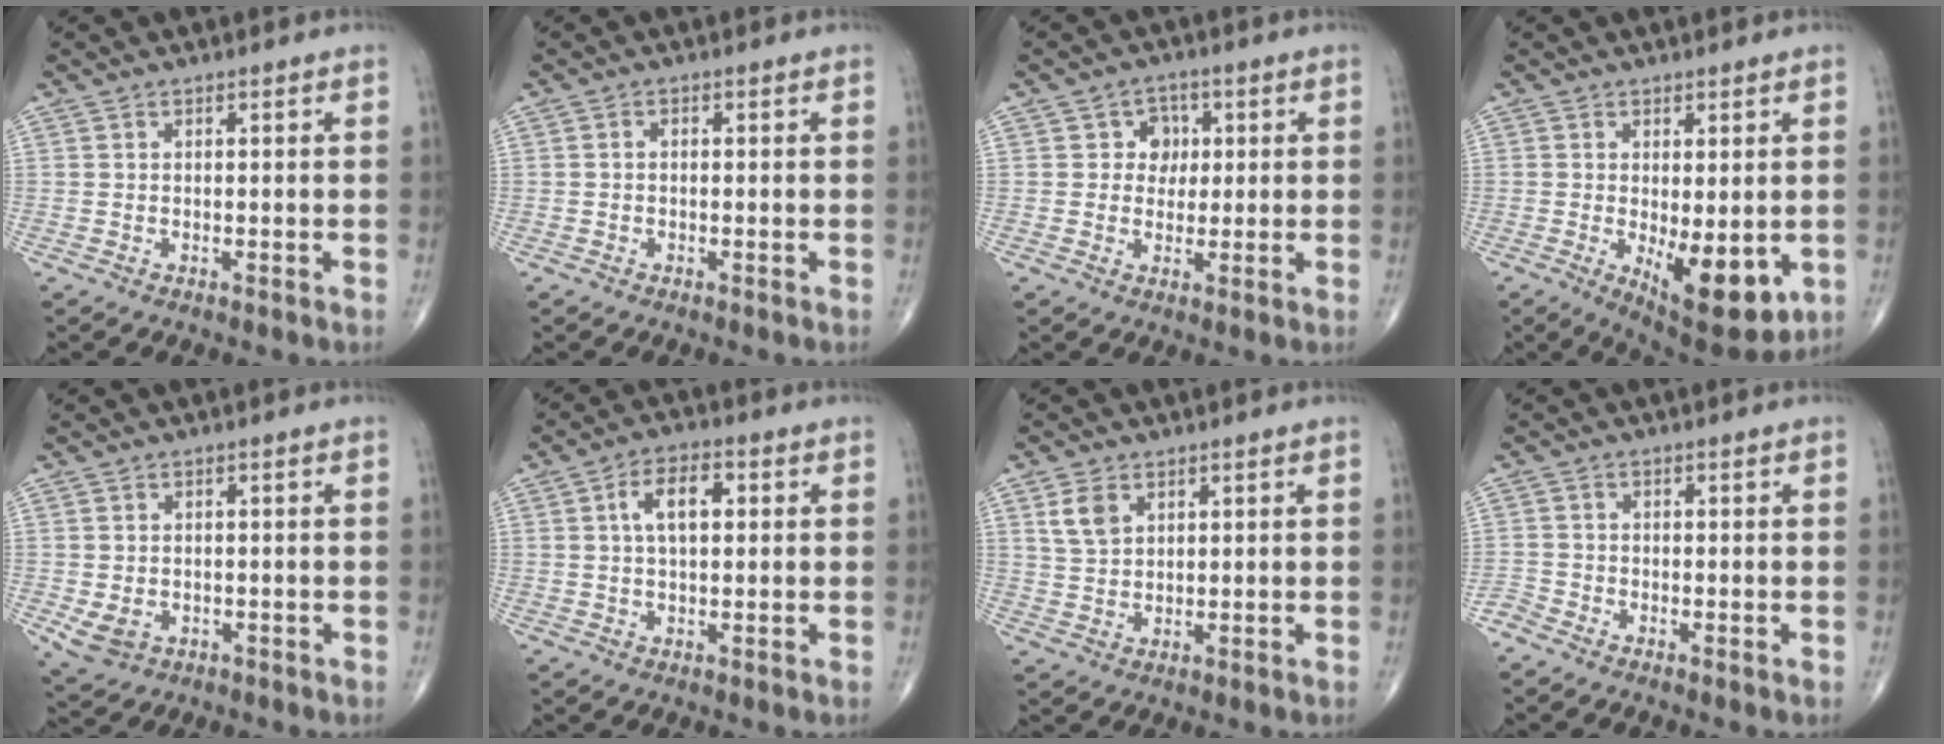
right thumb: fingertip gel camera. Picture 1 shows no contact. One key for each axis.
{"total": 0.7, "fx": -0.2, "fy": 0.5, "fz": 0.5, "tx": -0.007, "ty": 0.002, "tz": -0.007}
{"total": 4.5, "fx": 0.9, "fy": 4.1, "fz": 1.8, "tx": 0.008, "ty": 0.005, "tz": 0.006}
{"total": 11.8, "fx": -2.5, "fy": 4.9, "fz": 10.4, "tx": -0.134, "ty": -0.025, "tz": -0.020}
{"total": 4.5, "fx": -1.1, "fy": 3.5, "fz": 2.5, "tx": -0.046, "ty": 0.000, "tz": -0.006}
{"total": 7.0, "fx": 1.5, "fy": 3.6, "fz": 5.8, "tx": -0.097, "ty": 0.012, "tz": 0.022}
{"total": 4.6, "fx": 2.2, "fy": 3.0, "fz": 2.7, "tx": -0.047, "ty": -0.006, "tz": 0.048}
{"total": 1.9, "fx": -1.7, "fy": 0.6, "fz": 0.5, "tx": -0.011, "ty": -0.006, "tz": -0.041}